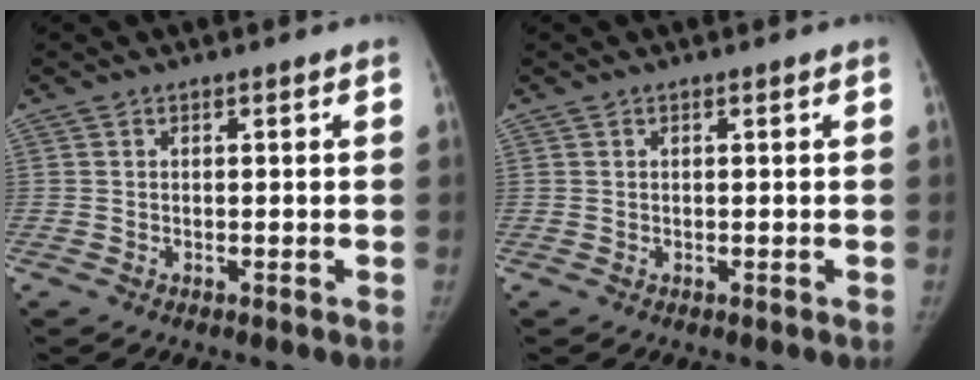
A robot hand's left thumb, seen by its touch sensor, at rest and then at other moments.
{"total": 0.0}